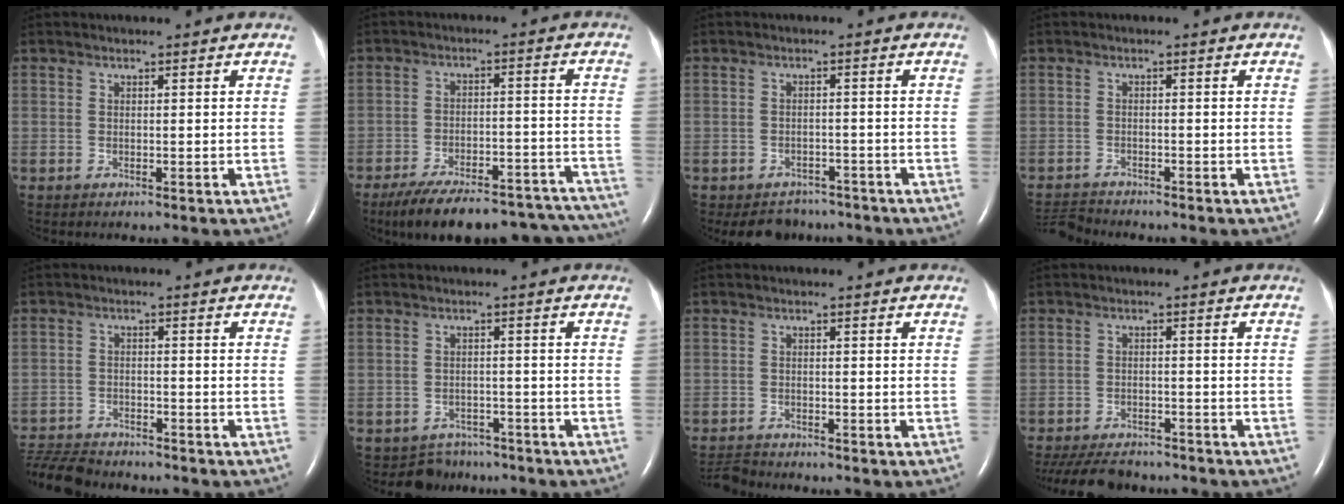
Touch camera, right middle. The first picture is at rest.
{"total": 23.4, "force": [-20.4, 6.8, 9.3], "torque": [-0.113, 0.009, -0.271]}
{"total": 4.7, "force": [-4.1, 2.3, 0.0], "torque": [0.004, 0.007, -0.056]}
{"total": 3.7, "force": [-3.7, -0.1, -0.2], "torque": [0.003, -0.017, -0.067]}
{"total": 9.1, "force": [-8.7, 1.7, 2.1], "torque": [-0.043, -0.007, -0.146]}
{"total": 4.6, "force": [-3.9, 2.1, -1.1], "torque": [0.015, 0.014, -0.058]}
{"total": 3.1, "force": [-3.1, 0.3, -0.1], "torque": [0.001, -0.015, -0.056]}
{"total": 12.2, "force": [-10.6, 4.0, 4.4], "torque": [-0.097, -0.010, -0.151]}